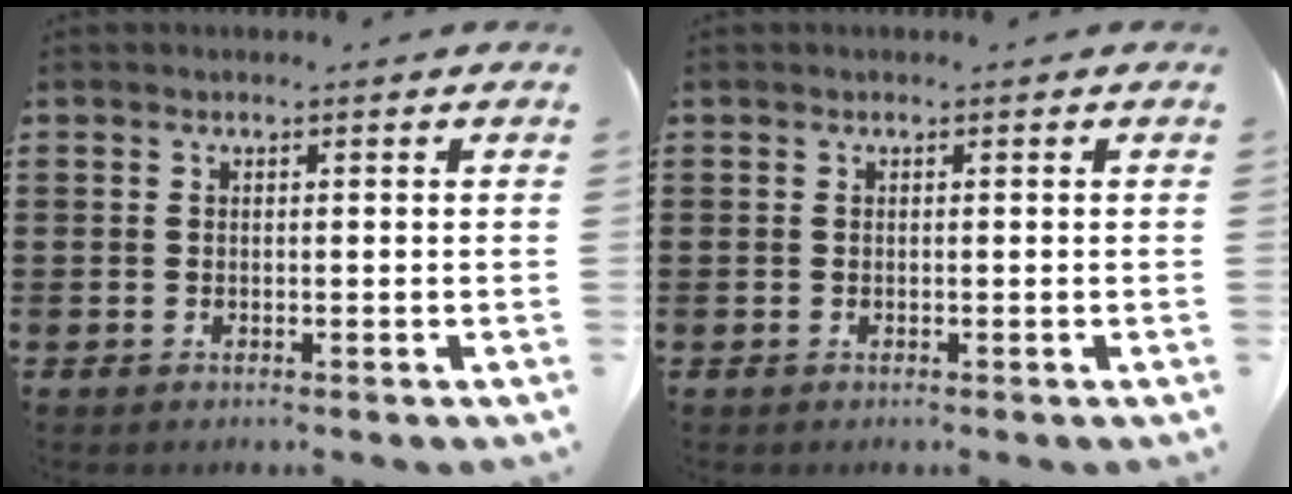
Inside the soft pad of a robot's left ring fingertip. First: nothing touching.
{"total": 0.0}